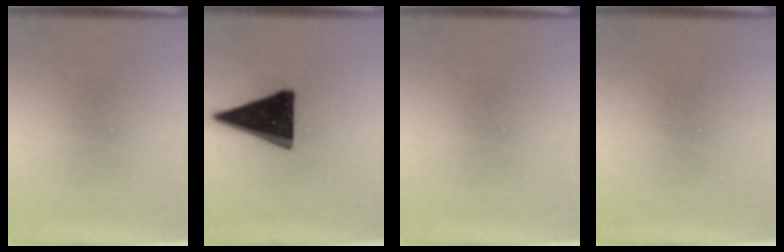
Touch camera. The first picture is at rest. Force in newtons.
{"total": 19.1}
{"total": 0.0}
{"total": 0.5}